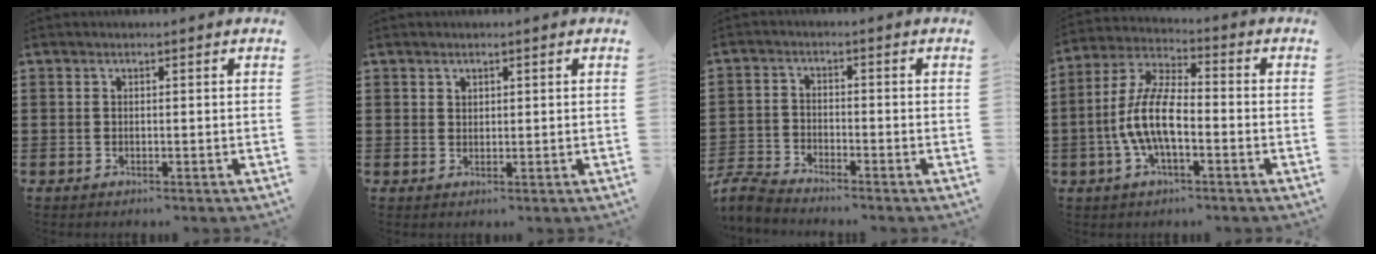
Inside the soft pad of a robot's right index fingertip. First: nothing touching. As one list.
[{"total": 1.1, "force": [0.9, 0.7, 0.1], "torque": [-0.005, 0.001, 0.018]}, {"total": 4.0, "force": [-3.9, 0.2, 0.7], "torque": [-0.037, -0.008, -0.086]}, {"total": 9.4, "force": [-2.5, 3.4, 8.3], "torque": [-0.196, -0.010, -0.054]}]